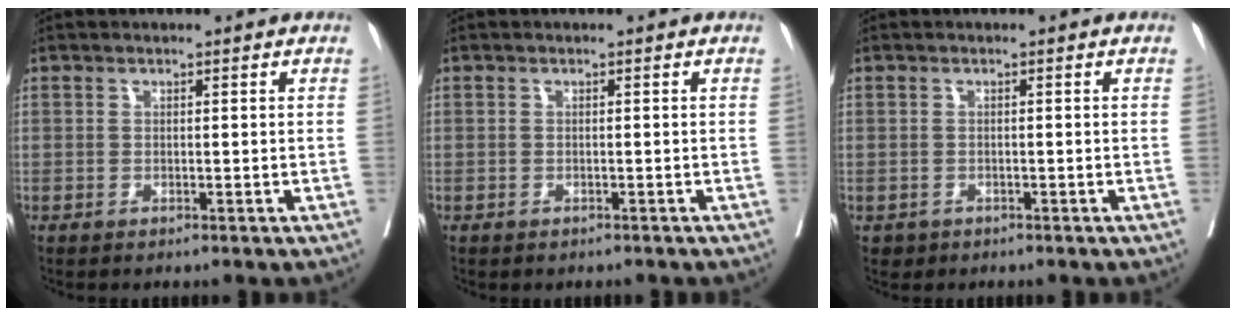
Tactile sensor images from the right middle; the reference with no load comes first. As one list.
[{"total": 0.9, "force": [-0.6, 0.6, 0.0], "torque": [-0.003, 0.004, -0.010]}, {"total": 1.2, "force": [-0.7, 0.9, 0.1], "torque": [-0.010, 0.001, -0.007]}]